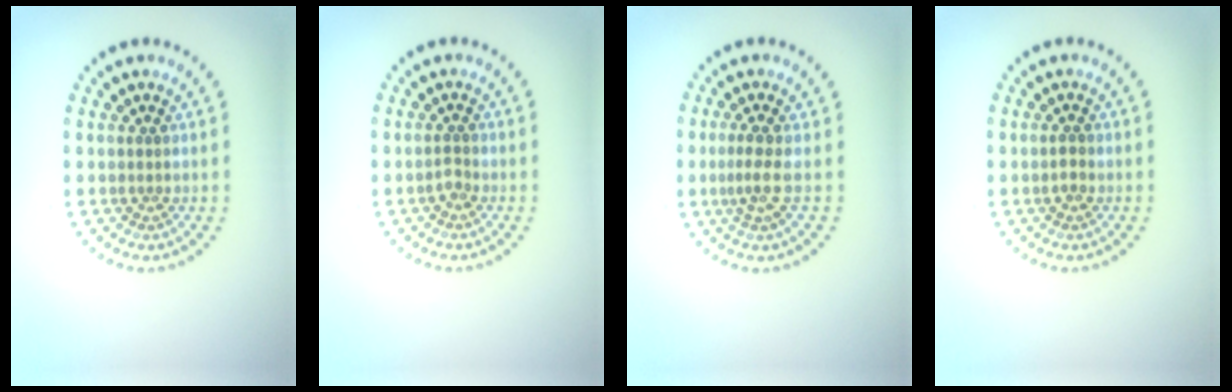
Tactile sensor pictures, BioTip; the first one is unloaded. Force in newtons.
{"total": 0.9, "press": 0.7, "slide": 0.5}
{"total": 2.1, "press": 1.4, "slide": 1.5}
{"total": 1.0, "press": 1.0, "slide": 0.1}